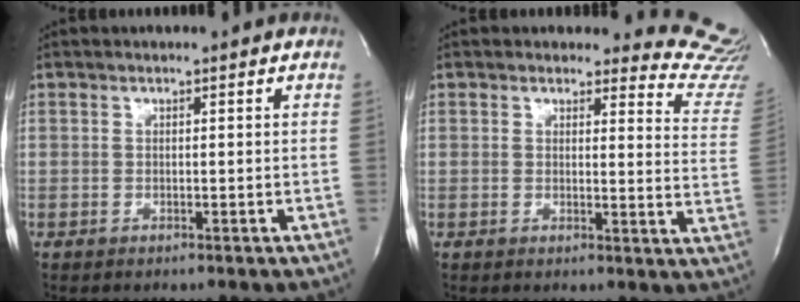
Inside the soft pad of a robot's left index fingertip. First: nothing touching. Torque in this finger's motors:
{"motor_torque": [1.09, -1.05, 0.06, 0.00]}